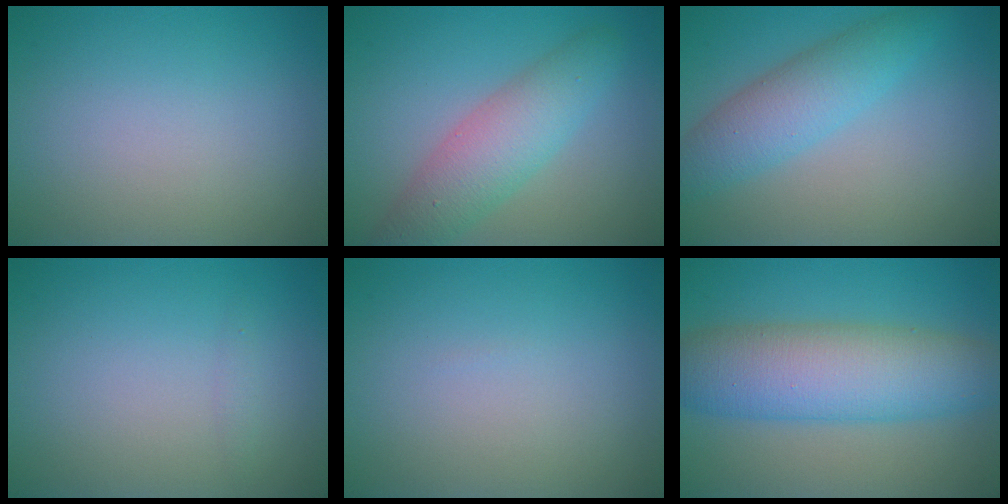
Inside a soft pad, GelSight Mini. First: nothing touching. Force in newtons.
{"total": 5.1, "press": 5.1, "slide": 0.1}
{"total": 4.5, "press": 4.5, "slide": 0.1}
{"total": 0.6, "press": 0.6, "slide": 0.1}
{"total": 0.0}
{"total": 8.6, "press": 8.6, "slide": 0.1}